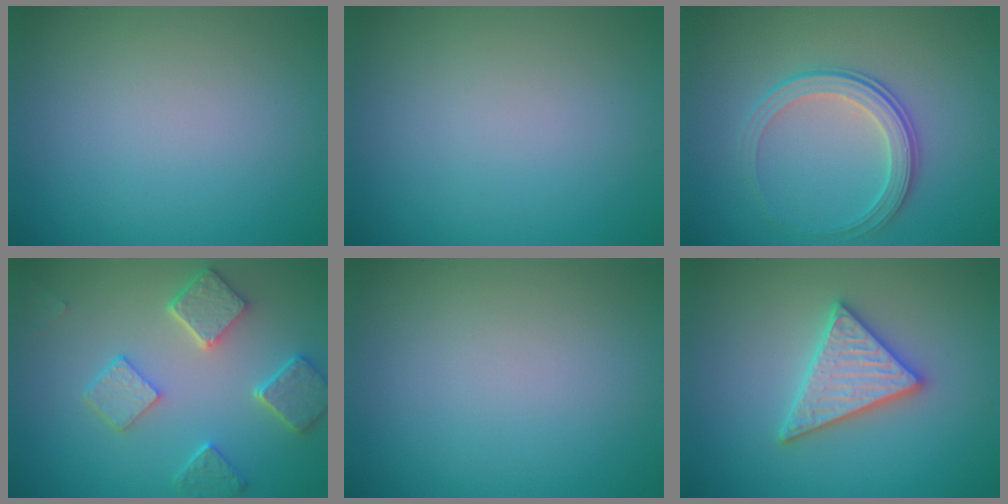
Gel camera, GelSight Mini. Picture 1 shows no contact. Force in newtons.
{"total": 0.0}
{"total": 3.3, "press": 2.8, "slide": 1.8}
{"total": 5.1, "press": 4.0, "slide": 3.2}
{"total": 0.0}
{"total": 4.4, "press": 4.4, "slide": 0.4}